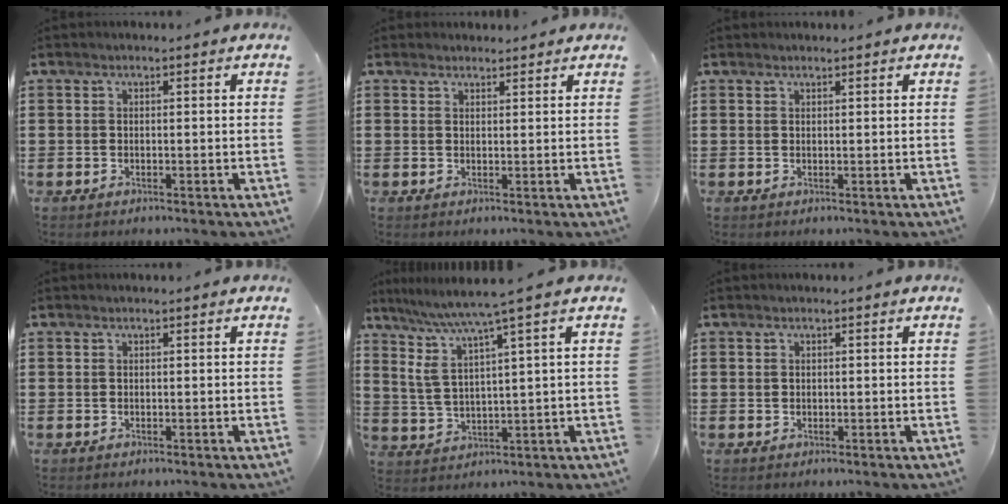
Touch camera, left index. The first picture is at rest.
{"total": 1.6, "force": [1.5, 0.6, 0.0], "torque": [-0.004, 0.003, 0.030]}
{"total": 0.7, "force": [0.7, 0.1, 0.1], "torque": [-0.004, 0.000, 0.014]}
{"total": 0.0}
{"total": 6.2, "force": [3.9, -0.1, 4.8], "torque": [-0.109, -0.023, 0.061]}
{"total": 0.5, "force": [0.3, 0.5, 0.1], "torque": [-0.003, 0.004, 0.005]}